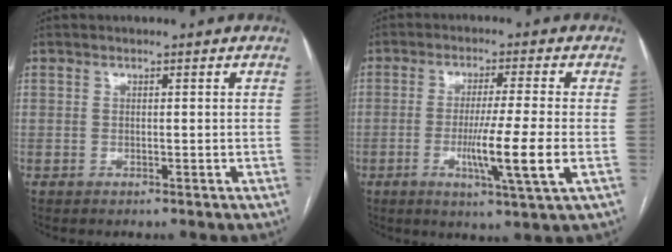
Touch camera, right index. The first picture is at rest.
{"total": 9.5, "force": [-2.2, -1.0, 9.2], "torque": [-0.161, -0.026, -0.040]}